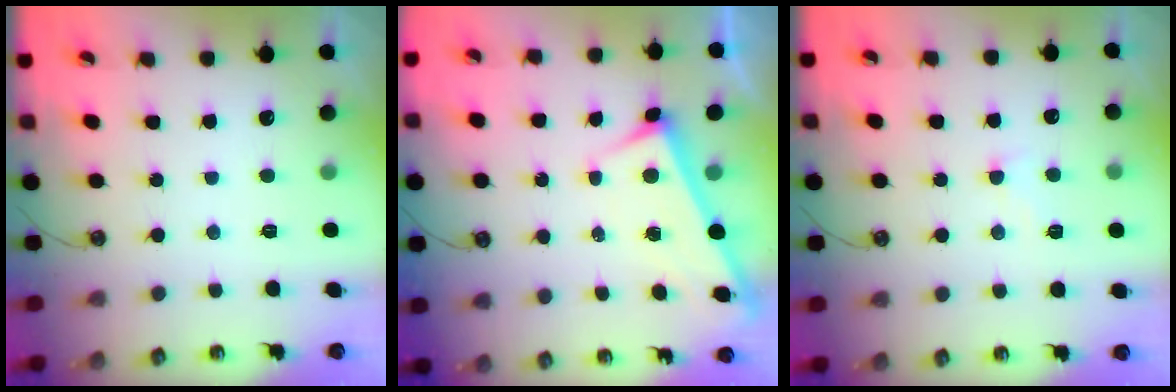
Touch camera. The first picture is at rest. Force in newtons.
{"total": 3.0, "press": 3.0, "slide": 0.1}
{"total": 0.9, "press": 0.7, "slide": 0.5}